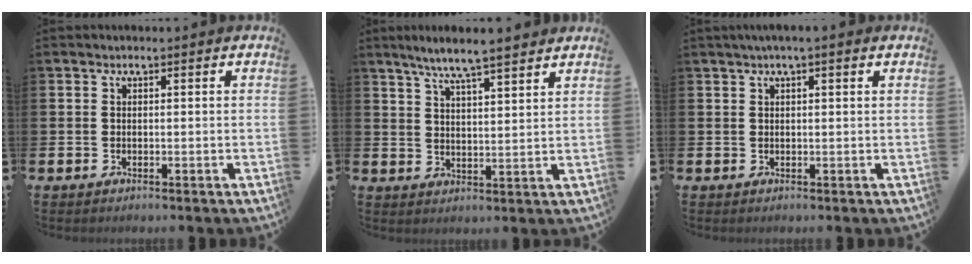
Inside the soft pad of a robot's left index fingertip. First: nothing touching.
{"total": 6.5, "force": [6.0, 0.0, 2.4], "torque": [-0.061, -0.024, 0.105]}
{"total": 1.5, "force": [1.1, 0.0, 1.0], "torque": [-0.014, 0.001, 0.019]}